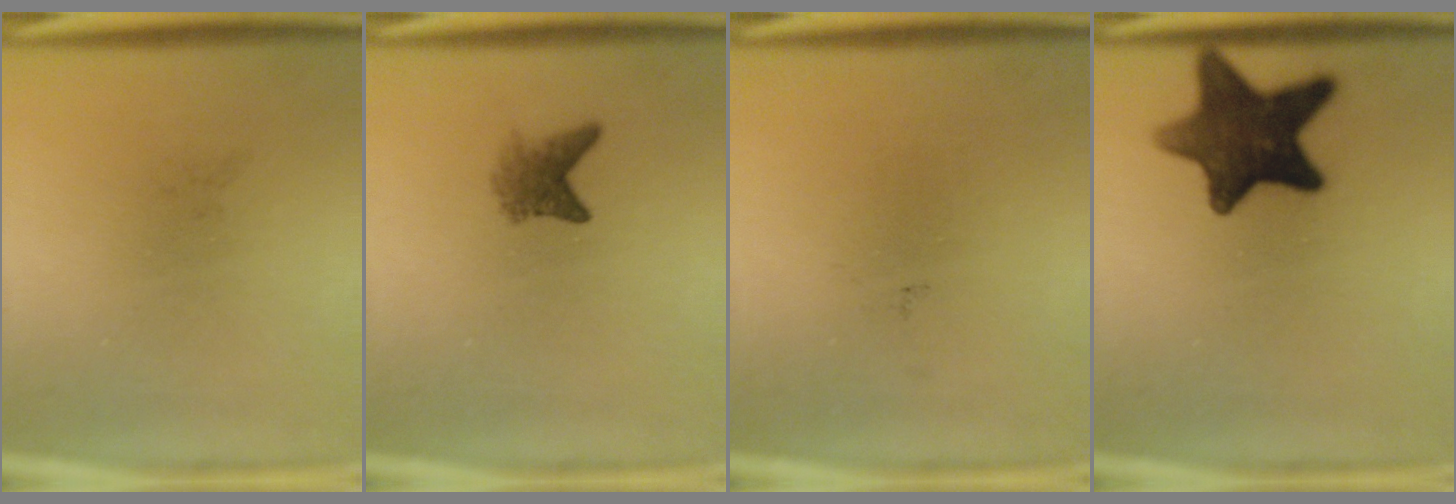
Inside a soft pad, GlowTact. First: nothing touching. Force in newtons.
{"total": 2.7}
{"total": 0.0}
{"total": 13.3}